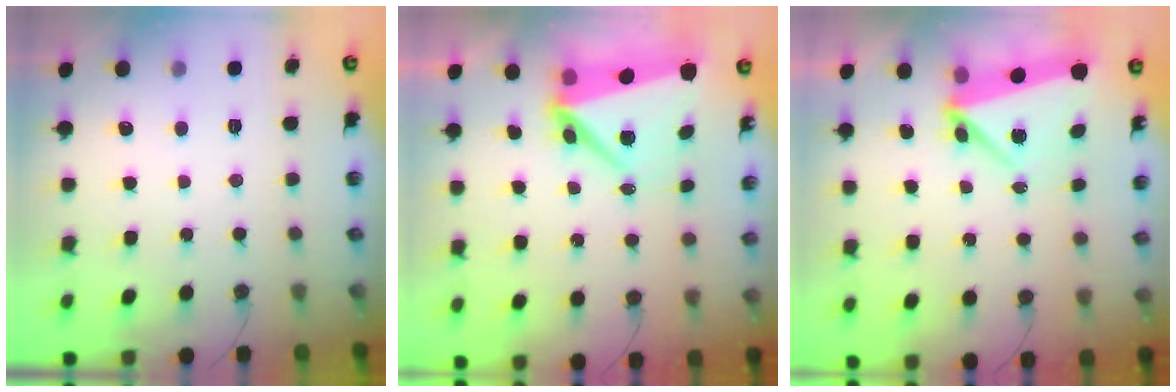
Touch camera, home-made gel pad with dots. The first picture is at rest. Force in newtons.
{"total": 7.5, "press": 7.4, "slide": 0.9}
{"total": 5.2, "press": 4.9, "slide": 1.8}